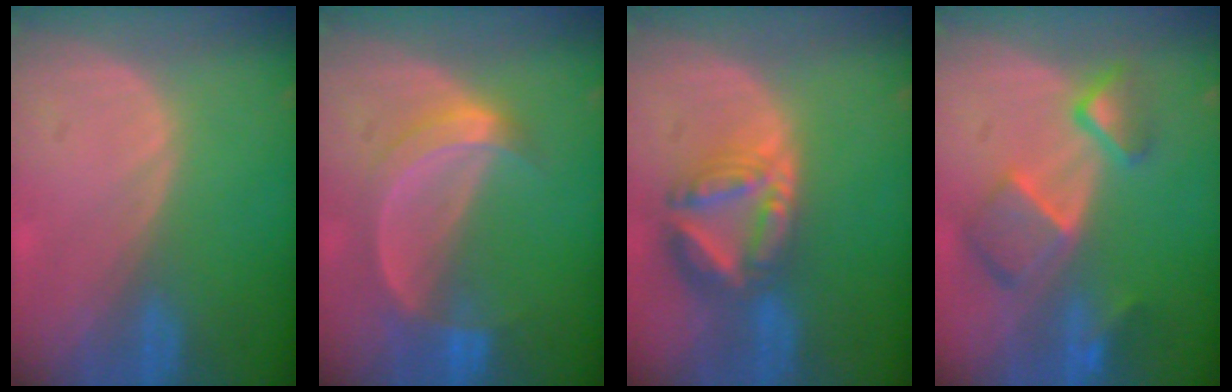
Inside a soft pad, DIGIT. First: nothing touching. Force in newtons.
{"total": 5.9, "press": 5.5, "slide": 2.1}
{"total": 8.3, "press": 7.1, "slide": 4.2}
{"total": 7.9, "press": 6.8, "slide": 4.1}